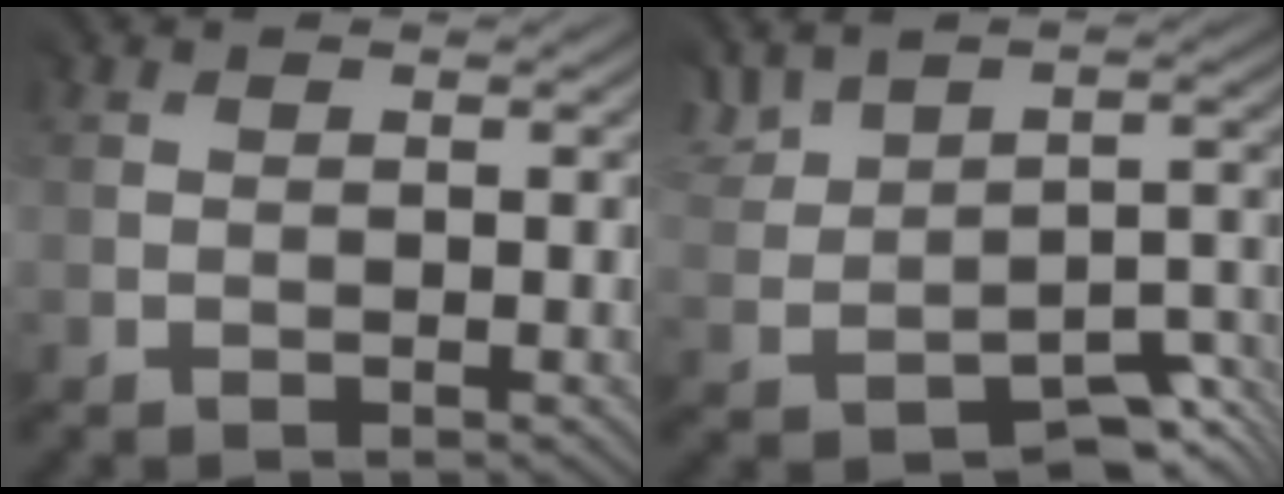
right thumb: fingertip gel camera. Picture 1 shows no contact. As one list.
[{"total": 3.5, "force": [0.4, 2.8, 2.1], "torque": [-0.039, -0.004, 0.011]}]